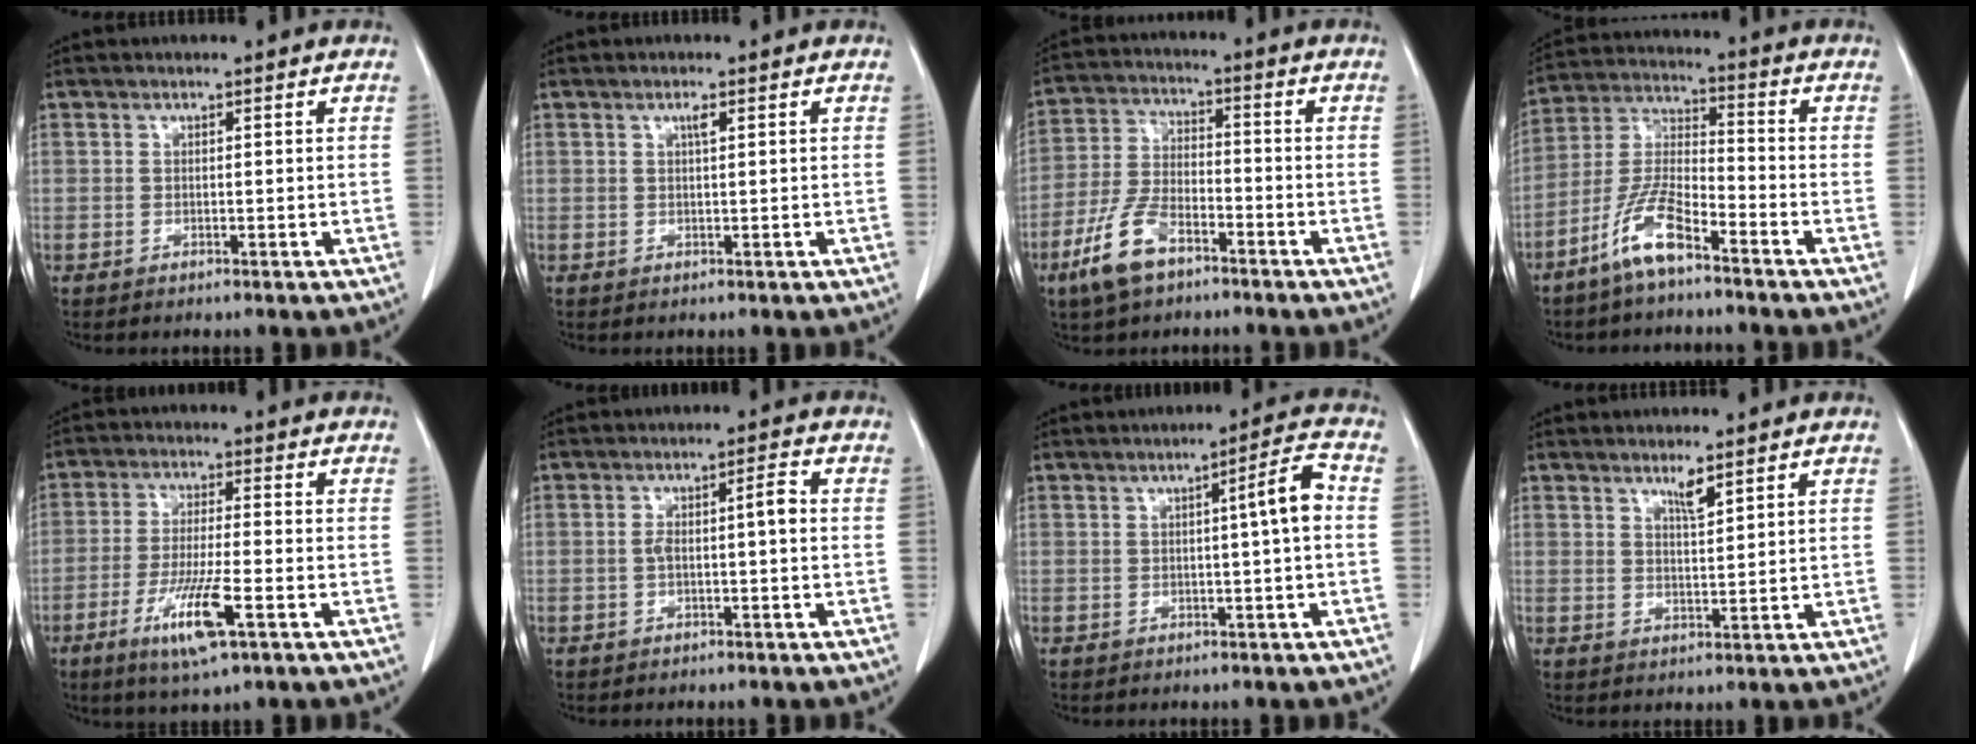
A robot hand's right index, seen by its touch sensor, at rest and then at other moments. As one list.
[{"total": 1.1, "force": [0.5, 0.1, 1.0], "torque": [-0.019, 0.001, 0.008]}, {"total": 9.3, "force": [-5.7, 3.9, 6.2], "torque": [-0.145, -0.002, -0.112]}, {"total": 9.2, "force": [-6.1, 1.8, 6.7], "torque": [-0.149, -0.007, -0.128]}, {"total": 9.2, "force": [-4.2, 0.7, 8.1], "torque": [-0.155, -0.021, -0.073]}, {"total": 3.6, "force": [-0.2, 0.5, 3.5], "torque": [-0.064, 0.014, -0.001]}, {"total": 4.6, "force": [0.0, -0.2, 4.6], "torque": [-0.066, 0.009, 0.000]}, {"total": 2.6, "force": [1.9, 0.1, 1.8], "torque": [-0.035, -0.006, 0.036]}]